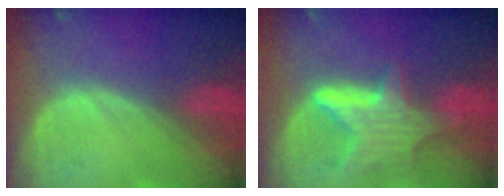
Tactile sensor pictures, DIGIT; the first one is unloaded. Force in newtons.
{"total": 6.9, "press": 6.7, "slide": 1.7}